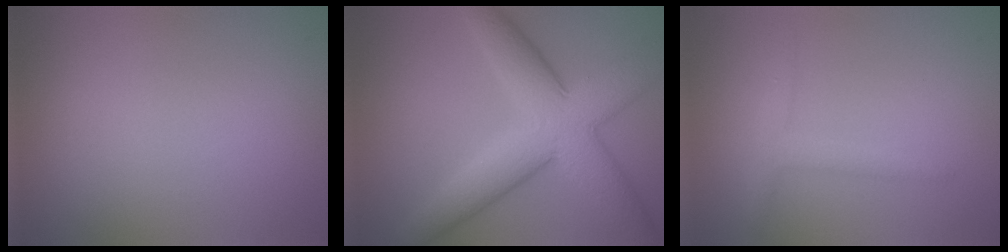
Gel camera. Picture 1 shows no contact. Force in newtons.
{"total": 8.7, "press": 8.7, "slide": 0.4}
{"total": 2.3, "press": 2.3, "slide": 0.1}